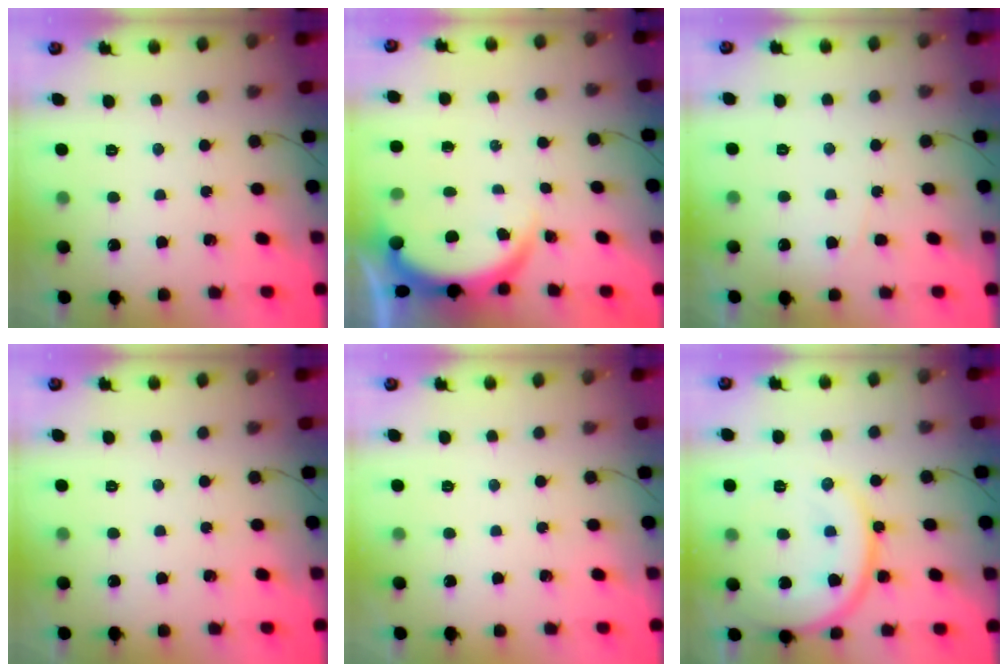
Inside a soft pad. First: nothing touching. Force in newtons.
{"total": 3.8, "press": 3.8, "slide": 0.1}
{"total": 3.4, "press": 3.3, "slide": 0.3}
{"total": 0.0}
{"total": 0.0}
{"total": 15.7, "press": 15.6, "slide": 1.5}